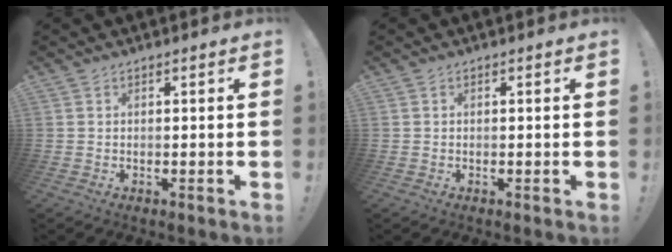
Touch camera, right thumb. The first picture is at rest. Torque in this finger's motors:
{"motor_torque": [0.02, -0.12, -0.07, 0.11, -0.02]}